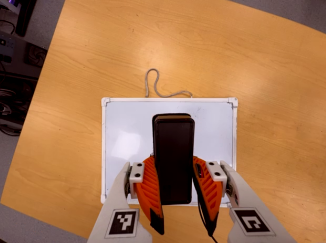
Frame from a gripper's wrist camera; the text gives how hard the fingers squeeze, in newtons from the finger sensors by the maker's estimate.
{"total": 7.0, "left": 6.1, "right": 7.8}